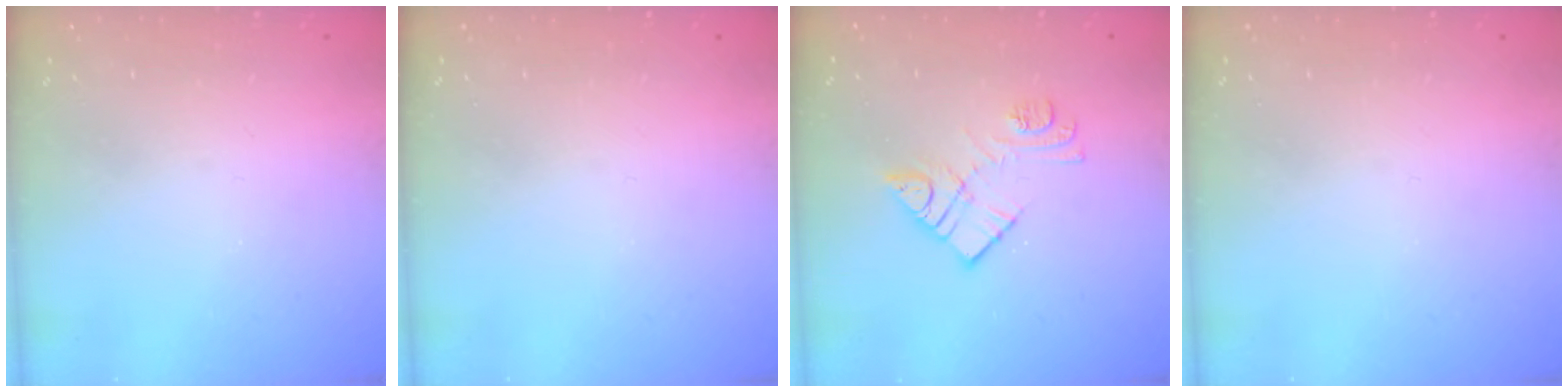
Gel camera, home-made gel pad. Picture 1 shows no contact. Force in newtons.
{"total": 0.0}
{"total": 11.2, "press": 11.2, "slide": 0.6}
{"total": 0.0}